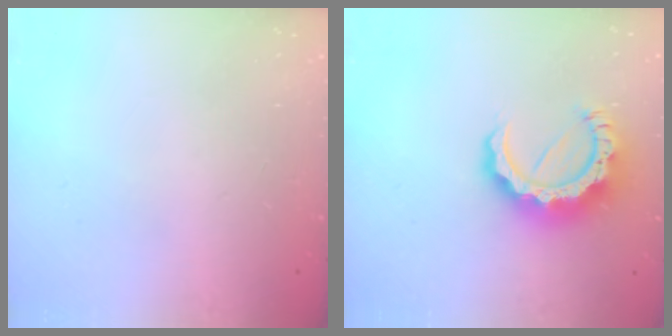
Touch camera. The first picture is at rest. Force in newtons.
{"total": 13.7, "press": 13.6, "slide": 1.3}